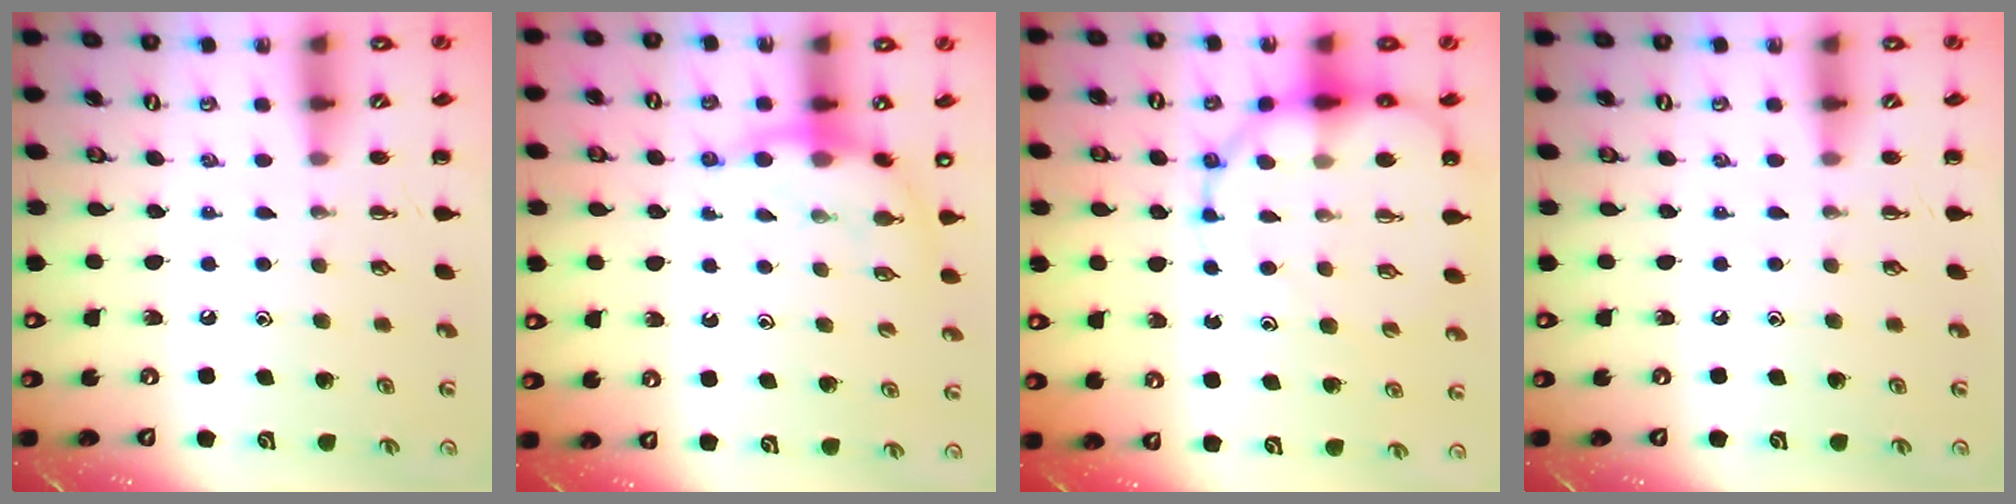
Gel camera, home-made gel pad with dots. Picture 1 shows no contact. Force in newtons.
{"total": 7.5, "press": 7.5, "slide": 0.8}
{"total": 15.7, "press": 15.3, "slide": 3.5}
{"total": 0.0}